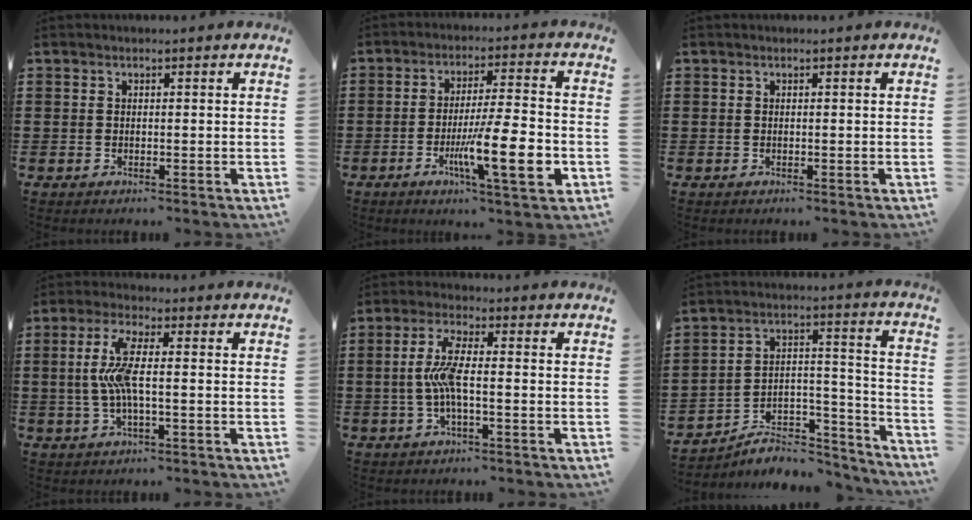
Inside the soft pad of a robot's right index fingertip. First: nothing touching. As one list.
[{"total": 12.7, "force": [-3.9, 2.0, 11.9], "torque": [-0.204, -0.011, -0.068]}, {"total": 0.0}, {"total": 6.8, "force": [-0.5, 1.6, 6.6], "torque": [-0.155, -0.010, -0.022]}, {"total": 5.8, "force": [-1.1, 1.2, 5.5], "torque": [-0.128, -0.006, -0.030]}, {"total": 6.2, "force": [-5.2, 2.8, 1.8], "torque": [-0.027, 0.014, -0.099]}]